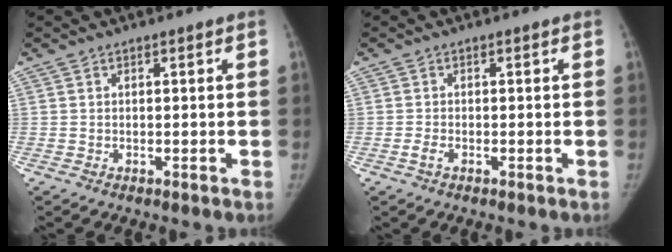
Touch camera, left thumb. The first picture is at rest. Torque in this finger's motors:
{"motor_torque": [-0.27, 0.10, 0.40, -0.21, -0.04]}